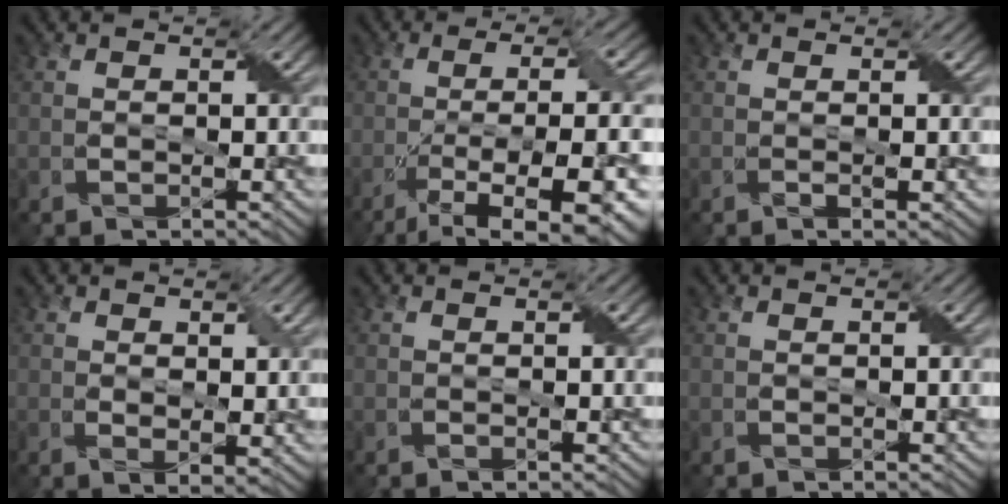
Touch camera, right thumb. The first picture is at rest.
{"total": 12.9, "force": [-5.4, 3.0, 11.4], "torque": [-0.184, -0.003, -0.075]}
{"total": 0.9, "force": [0.0, -0.2, 0.9], "torque": [-0.018, -0.001, -0.003]}
{"total": 2.6, "force": [0.9, 1.3, 2.1], "torque": [-0.047, -0.009, 0.020]}
{"total": 0.0}
{"total": 0.0}